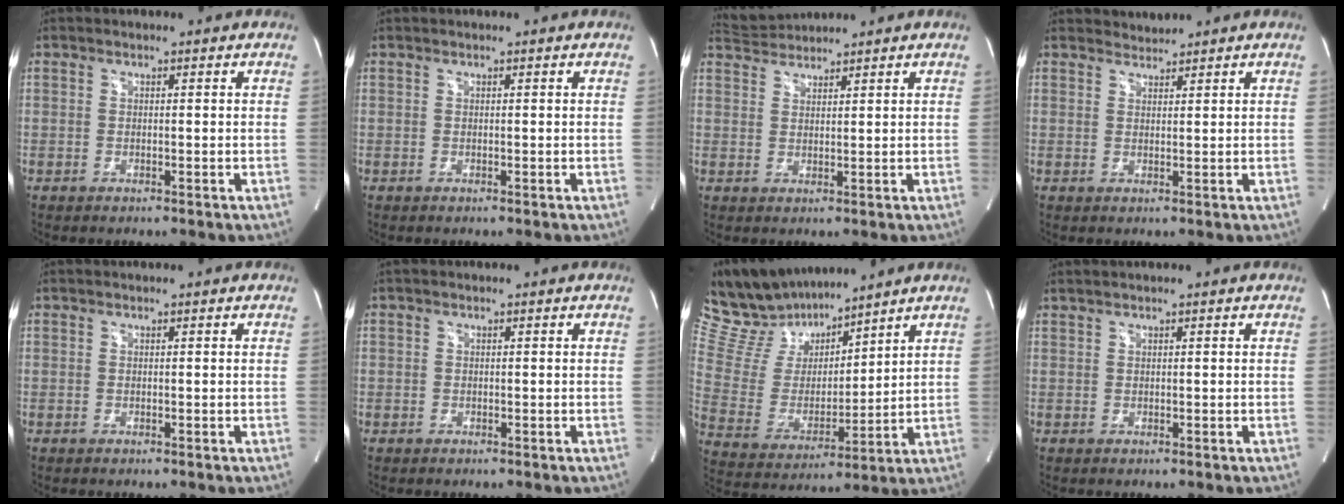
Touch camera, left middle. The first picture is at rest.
{"total": 0.0}
{"total": 3.3, "force": [3.3, 0.4, -0.6], "torque": [-0.001, 0.014, 0.065]}
{"total": 1.8, "force": [1.7, 0.0, -0.7], "torque": [0.000, 0.005, 0.033]}
{"total": 0.0}
{"total": 0.7, "force": [-0.2, 0.6, 0.0], "torque": [0.002, 0.003, -0.007]}
{"total": 14.9, "force": [13.3, 4.5, 4.8], "torque": [-0.112, 0.015, 0.263]}
{"total": 1.3, "force": [1.1, -0.1, 0.6], "torque": [-0.015, 0.012, 0.027]}